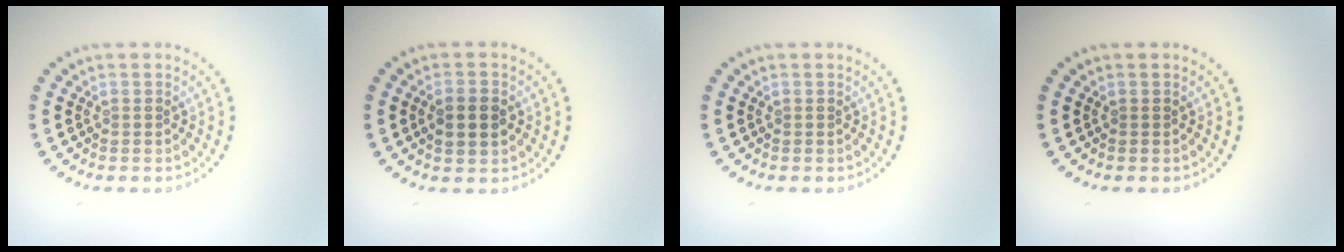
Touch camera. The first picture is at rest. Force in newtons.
{"total": 2.7, "press": 2.7, "slide": 0.2}
{"total": 0.0}
{"total": 0.0}